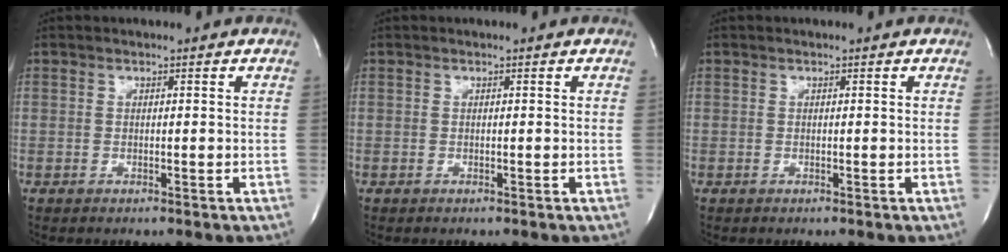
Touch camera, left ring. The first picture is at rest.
{"total": 0.0}
{"total": 0.0}